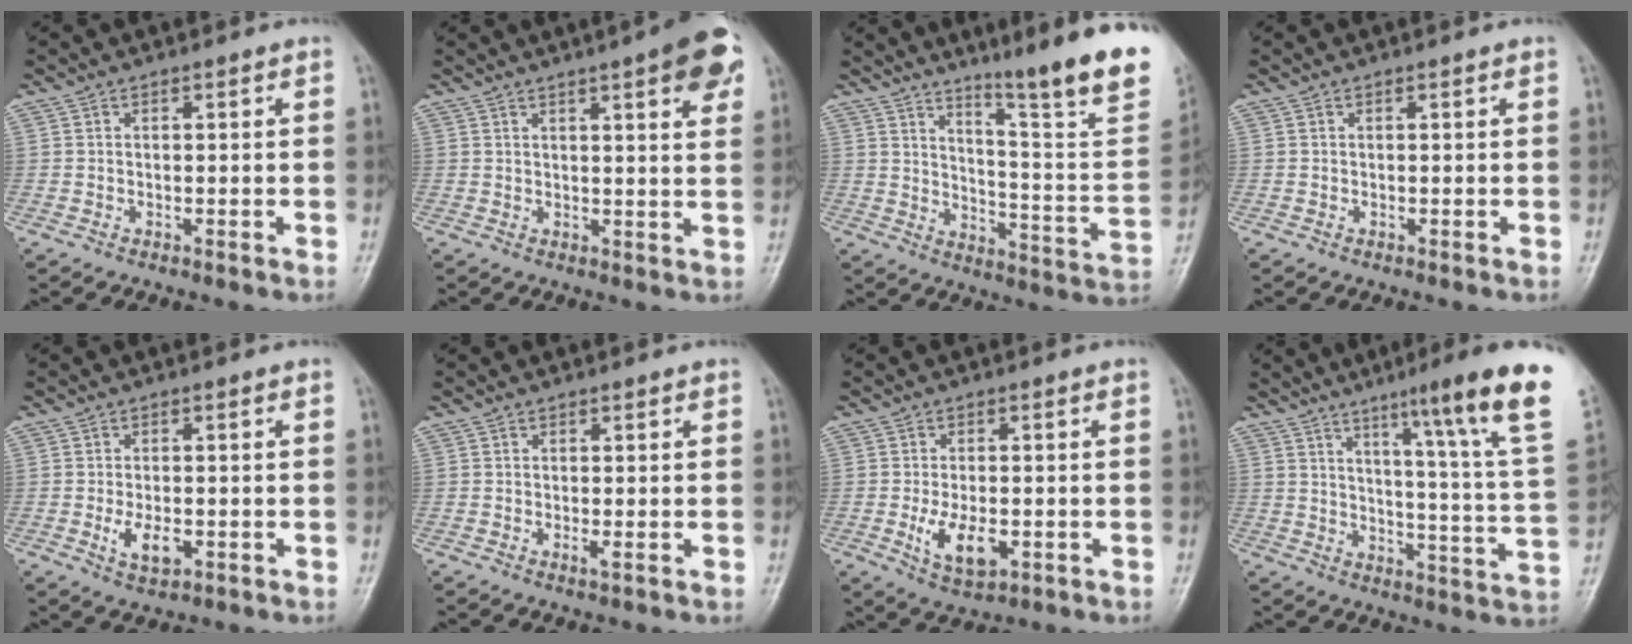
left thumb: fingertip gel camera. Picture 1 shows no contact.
{"total": 9.8, "force": [5.0, 2.1, 8.2], "torque": [-0.087, -0.013, 0.057]}
{"total": 21.4, "force": [14.6, 1.0, 15.7], "torque": [-0.193, -0.098, 0.207]}
{"total": 0.0}
{"total": 4.6, "force": [-1.2, 2.5, 3.7], "torque": [-0.063, -0.004, -0.016]}
{"total": 1.4, "force": [-0.1, 0.3, 1.4], "torque": [-0.022, -0.003, -0.002]}
{"total": 7.3, "force": [-1.9, 3.8, 5.9], "torque": [-0.101, -0.005, -0.024]}
{"total": 20.3, "force": [11.9, 0.3, 16.5], "torque": [-0.209, -0.061, 0.156]}